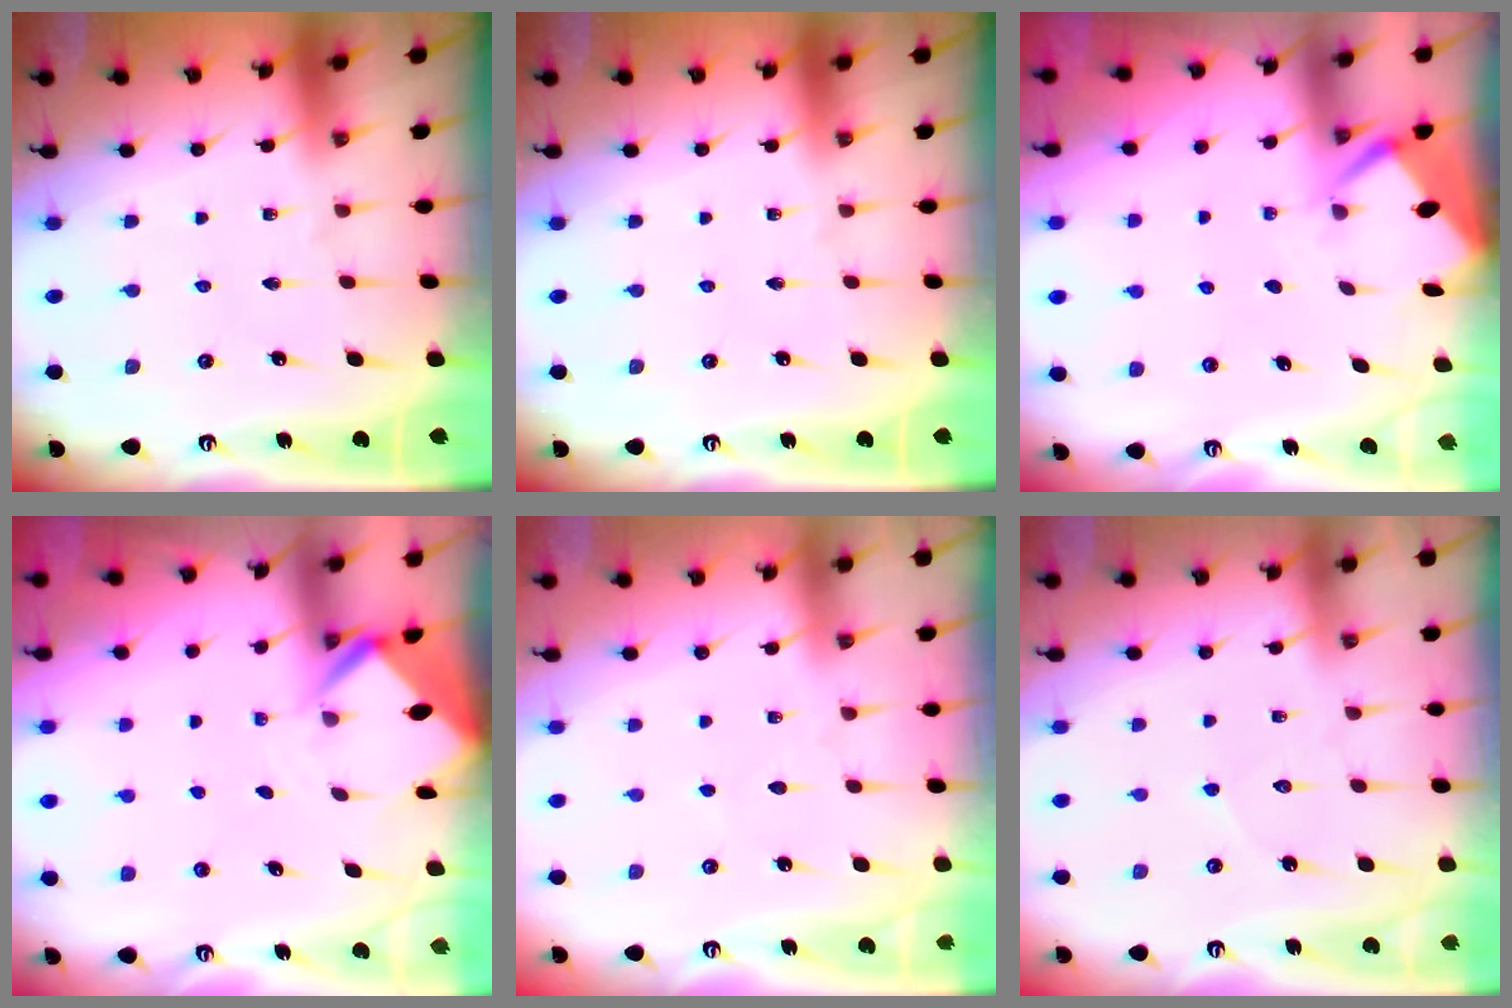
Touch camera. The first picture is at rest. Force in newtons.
{"total": 0.0}
{"total": 2.8, "press": 2.8, "slide": 0.3}
{"total": 3.4, "press": 3.4, "slide": 0.2}
{"total": 4.7, "press": 4.6, "slide": 0.6}
{"total": 3.8, "press": 3.8, "slide": 0.3}